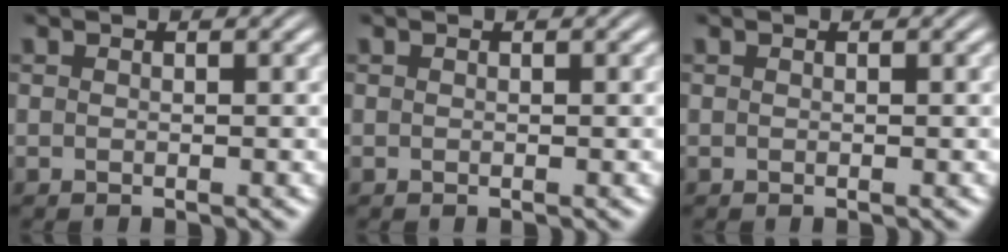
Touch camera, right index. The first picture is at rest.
{"total": 0.0}
{"total": 0.0}